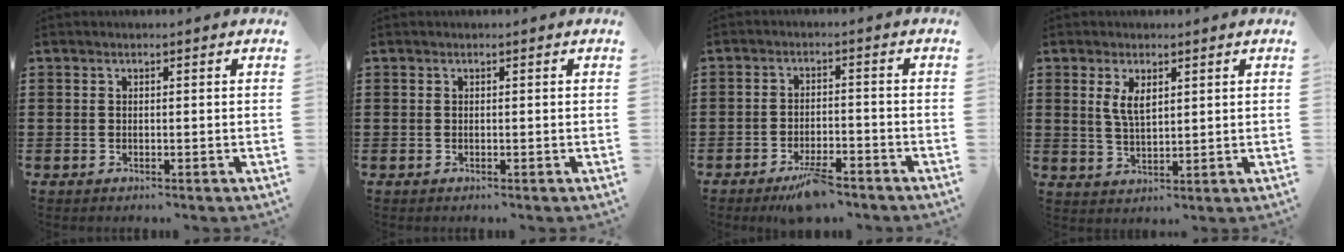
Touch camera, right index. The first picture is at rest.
{"total": 0.0}
{"total": 5.2, "force": [-4.3, 1.0, 2.8], "torque": [-0.050, 0.002, -0.079]}
{"total": 3.5, "force": [1.5, 1.4, 2.8], "torque": [-0.060, 0.004, 0.027]}